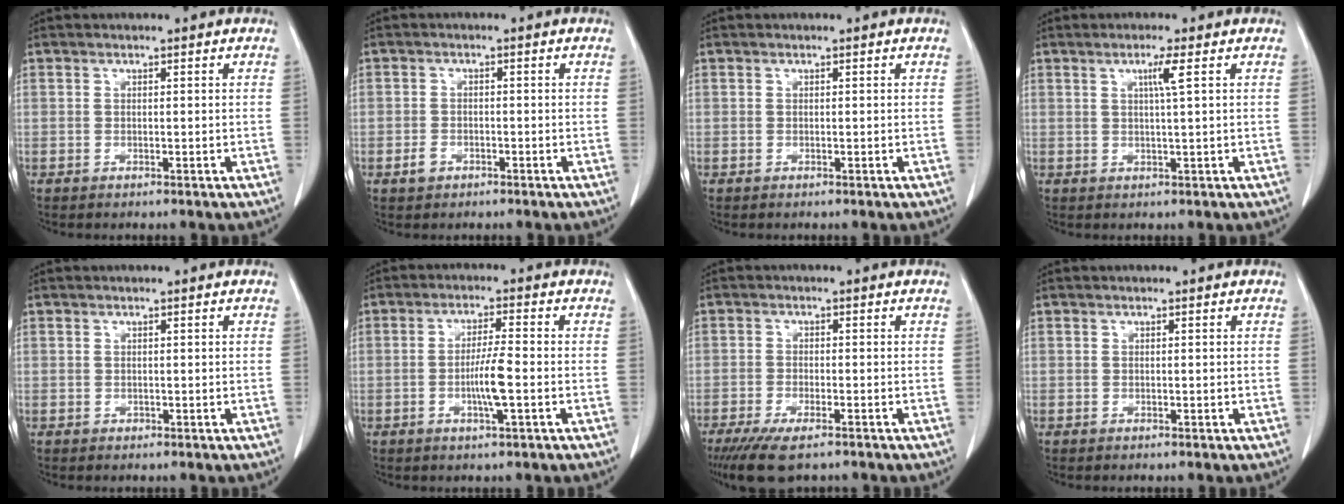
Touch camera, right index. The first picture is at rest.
{"total": 2.0, "force": [-1.1, 1.6, 0.6], "torque": [-0.010, 0.005, -0.016]}
{"total": 0.0}
{"total": 2.6, "force": [0.9, -0.7, 2.4], "torque": [-0.045, -0.003, 0.018]}
{"total": 0.5, "force": [-0.1, 0.5, 0.0], "torque": [0.003, 0.005, -0.003]}
{"total": 5.4, "force": [-1.3, 0.1, 5.2], "torque": [-0.100, -0.006, -0.025]}
{"total": 7.3, "force": [-5.3, 1.6, 4.7], "torque": [-0.078, -0.017, -0.086]}
{"total": 0.0}